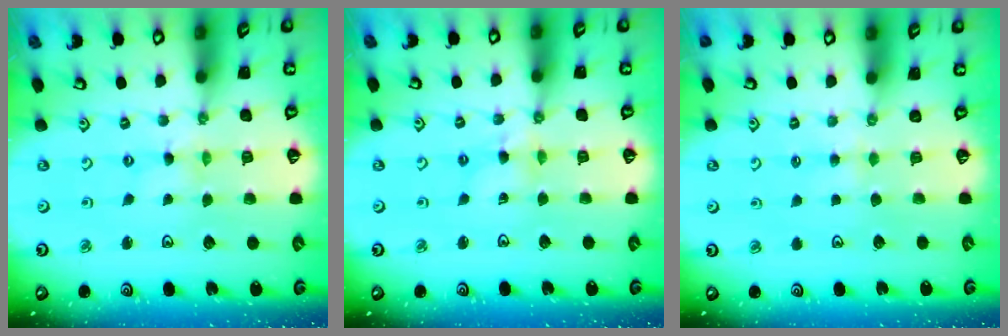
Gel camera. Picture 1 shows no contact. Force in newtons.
{"total": 4.5, "press": 4.5, "slide": 0.3}
{"total": 2.4, "press": 2.4, "slide": 0.4}